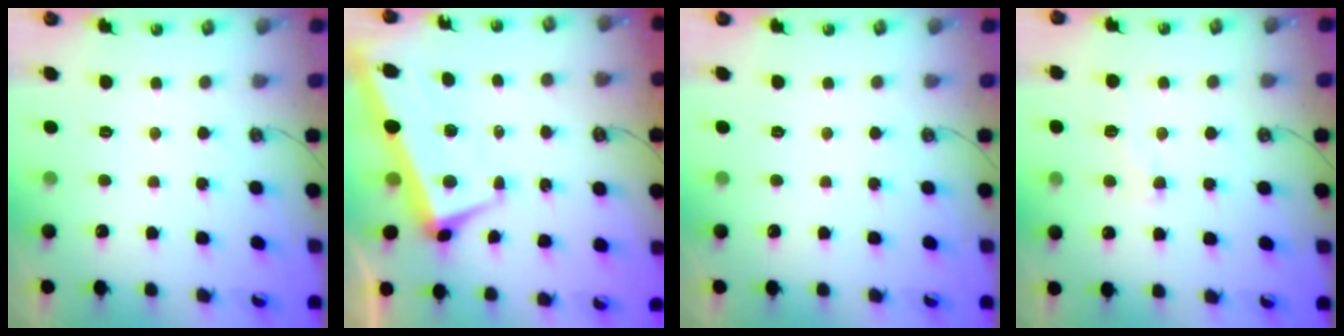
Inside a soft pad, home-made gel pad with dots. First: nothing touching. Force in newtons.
{"total": 1.0, "press": 0.0, "slide": 1.0}
{"total": 0.0}
{"total": 2.1, "press": 2.1, "slide": 0.6}